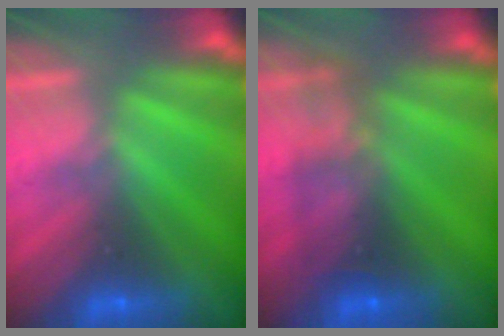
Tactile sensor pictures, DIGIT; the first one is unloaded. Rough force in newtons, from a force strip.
{"total": 8.6}